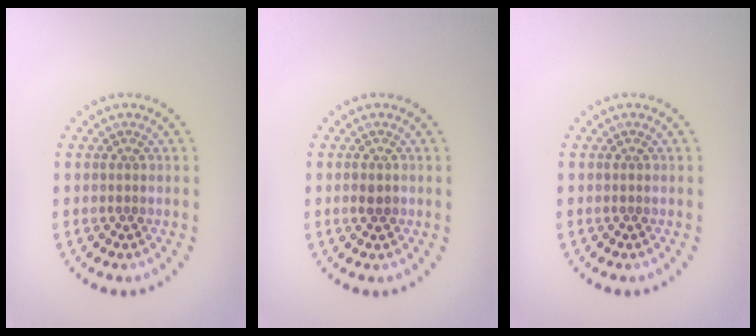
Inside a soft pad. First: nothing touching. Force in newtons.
{"total": 1.1, "press": 1.1, "slide": 0.2}
{"total": 0.0}